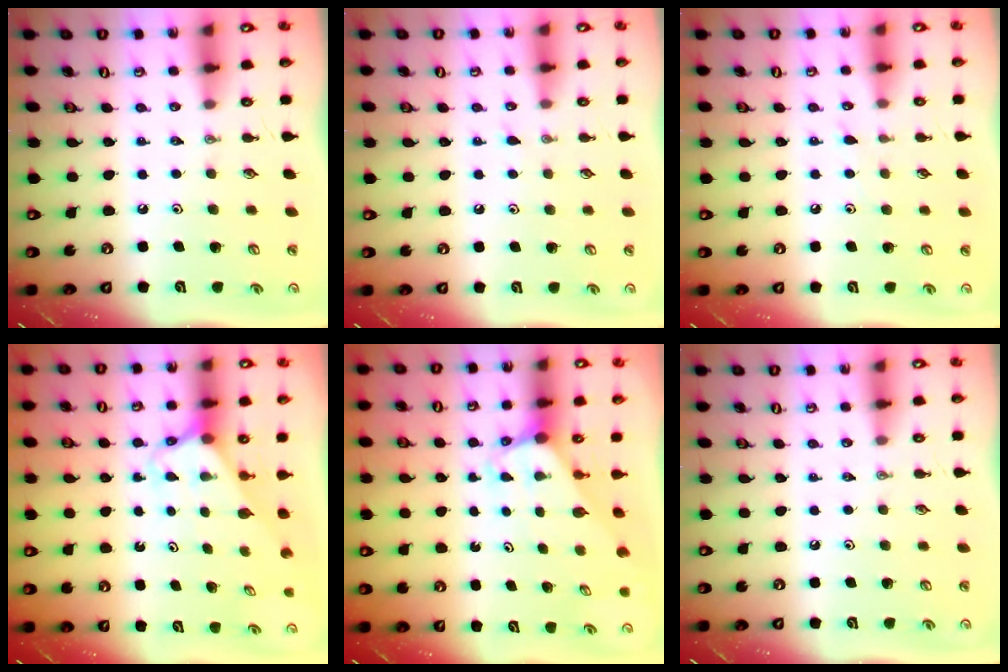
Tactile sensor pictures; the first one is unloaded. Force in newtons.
{"total": 5.7, "press": 5.7, "slide": 0.5}
{"total": 4.2, "press": 4.2, "slide": 0.5}
{"total": 2.5, "press": 2.5, "slide": 0.1}
{"total": 3.1, "press": 3.1, "slide": 0.0}
{"total": 0.0}